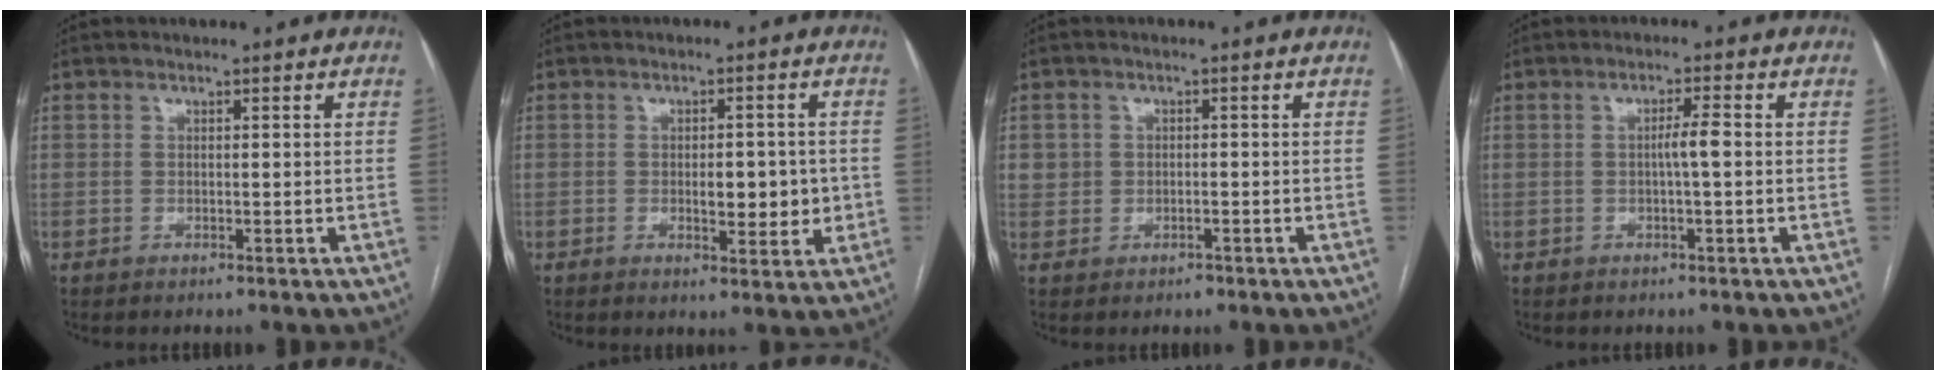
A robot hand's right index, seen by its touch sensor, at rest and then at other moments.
{"total": 5.8, "force": [-0.6, 2.4, 5.3], "torque": [-0.070, 0.000, -0.003]}
{"total": 2.6, "force": [-0.3, 2.5, 0.7], "torque": [-0.010, 0.010, 0.004]}
{"total": 2.6, "force": [0.0, 0.0, 2.6], "torque": [-0.045, 0.002, -0.001]}